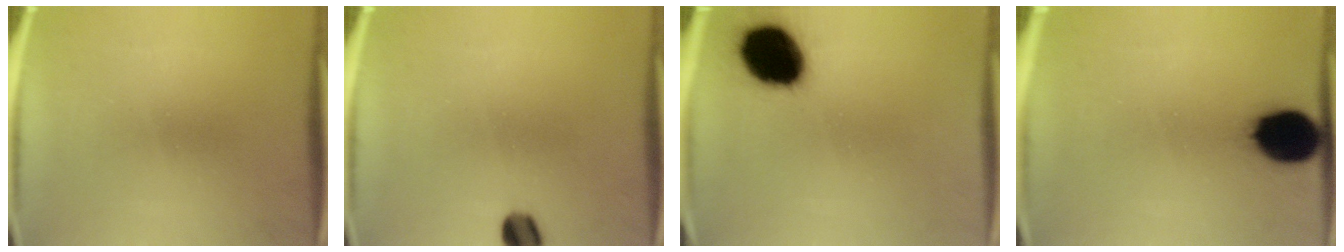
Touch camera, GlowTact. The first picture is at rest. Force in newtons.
{"total": 4.5}
{"total": 16.8}
{"total": 14.0}